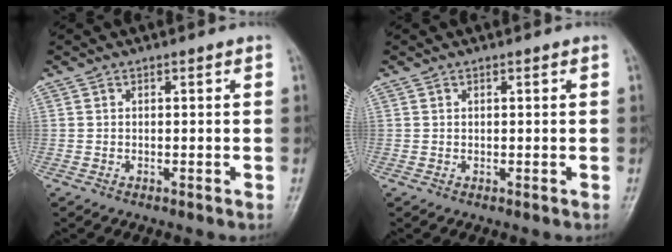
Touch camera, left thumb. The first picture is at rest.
{"total": 0.6, "force": [0.3, 0.4, 0.3], "torque": [-0.001, 0.000, 0.003]}